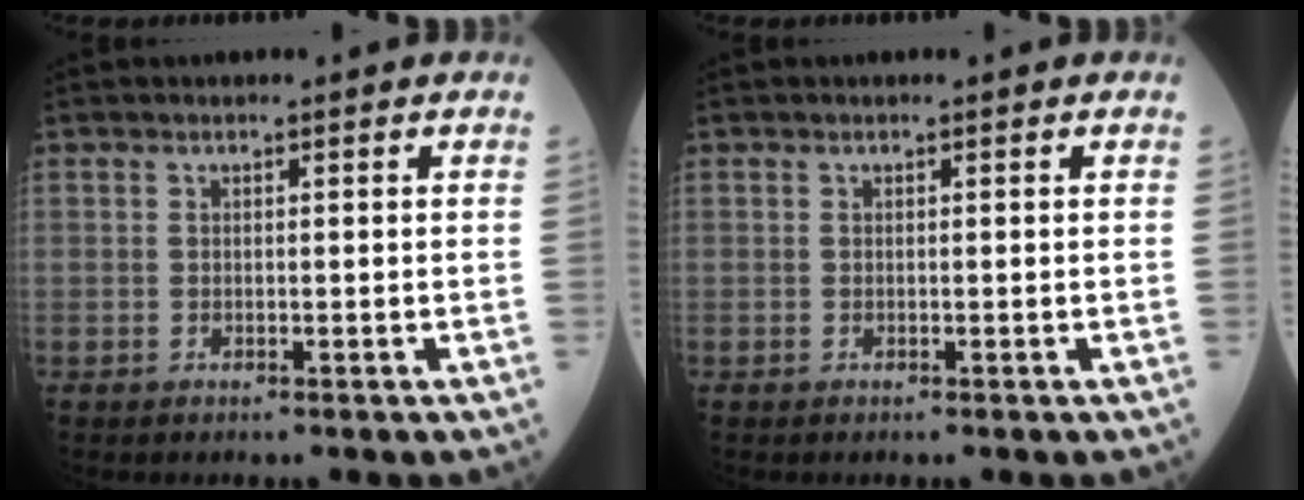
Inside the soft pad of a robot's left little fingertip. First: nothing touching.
{"total": 0.0}